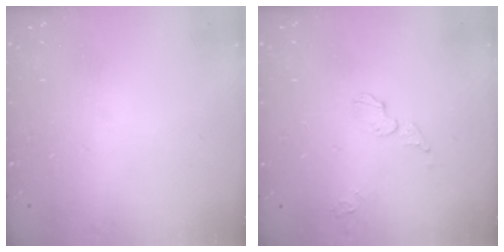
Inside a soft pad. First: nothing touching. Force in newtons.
{"total": 4.5, "press": 4.5, "slide": 0.2}